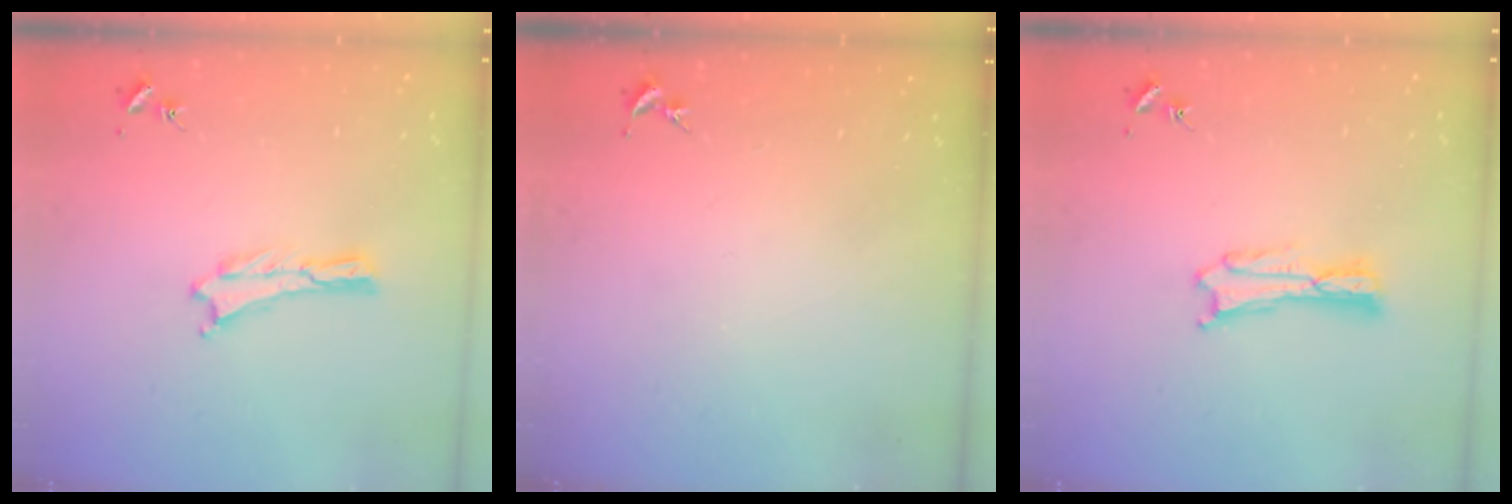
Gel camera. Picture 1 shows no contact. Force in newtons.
{"total": 0.0}
{"total": 0.9, "press": 0.9, "slide": 0.2}